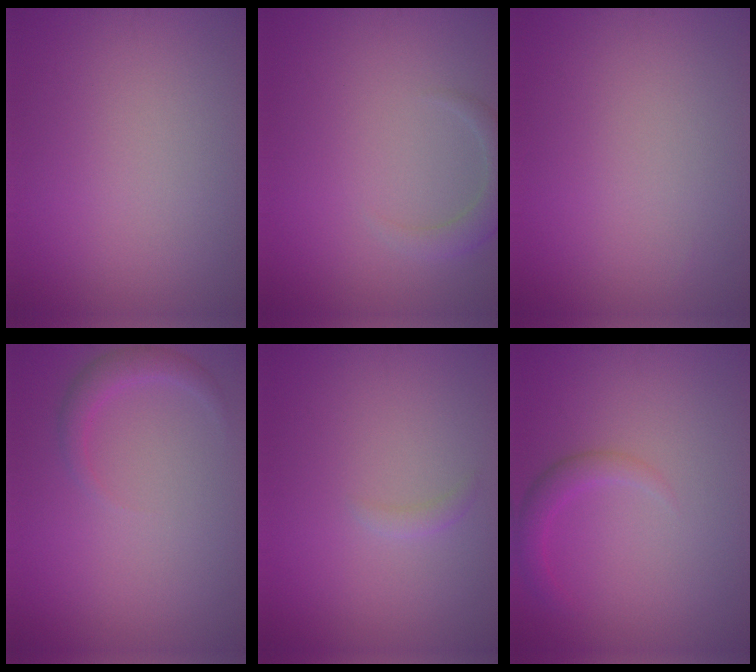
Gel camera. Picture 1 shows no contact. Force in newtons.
{"total": 2.1, "press": 2.1, "slide": 0.3}
{"total": 0.0}
{"total": 1.7, "press": 1.7, "slide": 0.1}
{"total": 0.8, "press": 0.8, "slide": 0.1}
{"total": 1.9, "press": 1.9, "slide": 0.1}